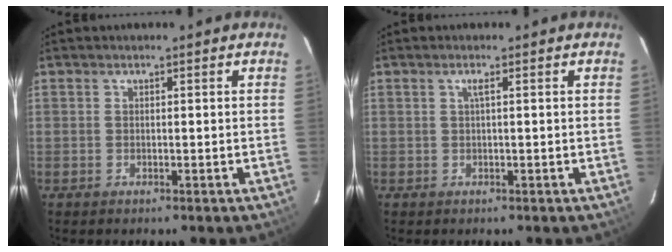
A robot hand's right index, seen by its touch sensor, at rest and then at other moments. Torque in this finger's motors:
{"motor_torque": [0.16, -0.04, 0.09, 0.03]}